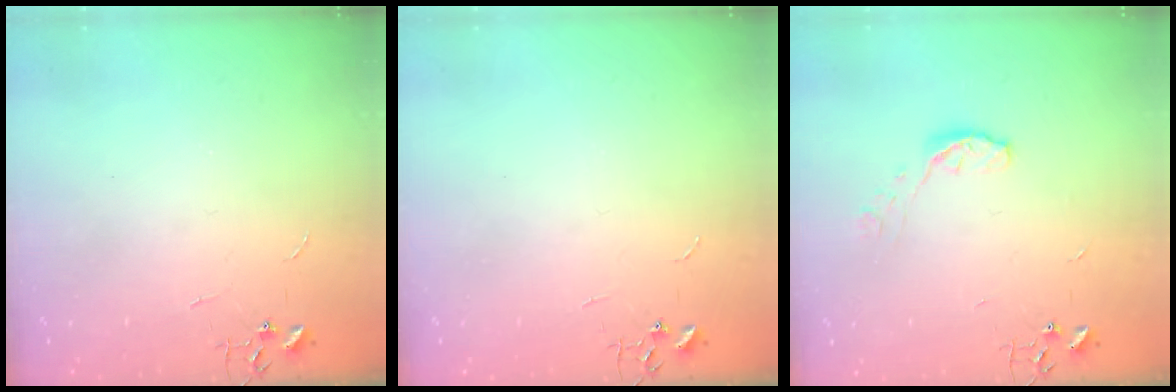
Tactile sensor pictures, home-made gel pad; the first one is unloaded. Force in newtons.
{"total": 0.0}
{"total": 7.0, "press": 7.0, "slide": 0.6}